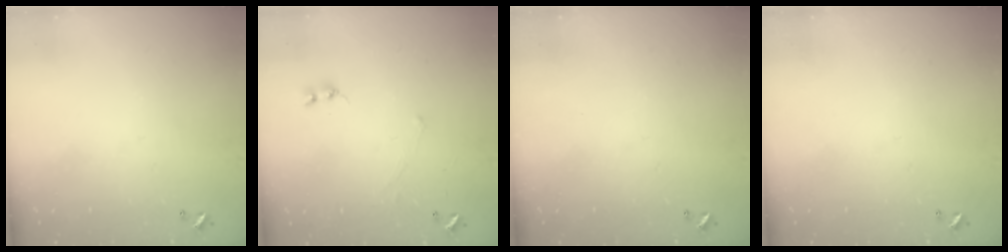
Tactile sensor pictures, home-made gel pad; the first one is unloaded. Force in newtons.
{"total": 0.7, "press": 0.4, "slide": 0.5}
{"total": 0.0}
{"total": 0.0}